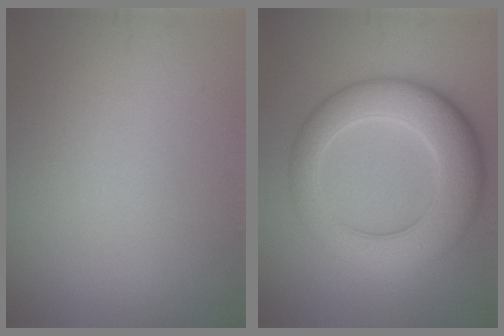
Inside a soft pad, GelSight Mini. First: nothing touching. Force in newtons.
{"total": 8.8, "press": 8.8, "slide": 0.3}